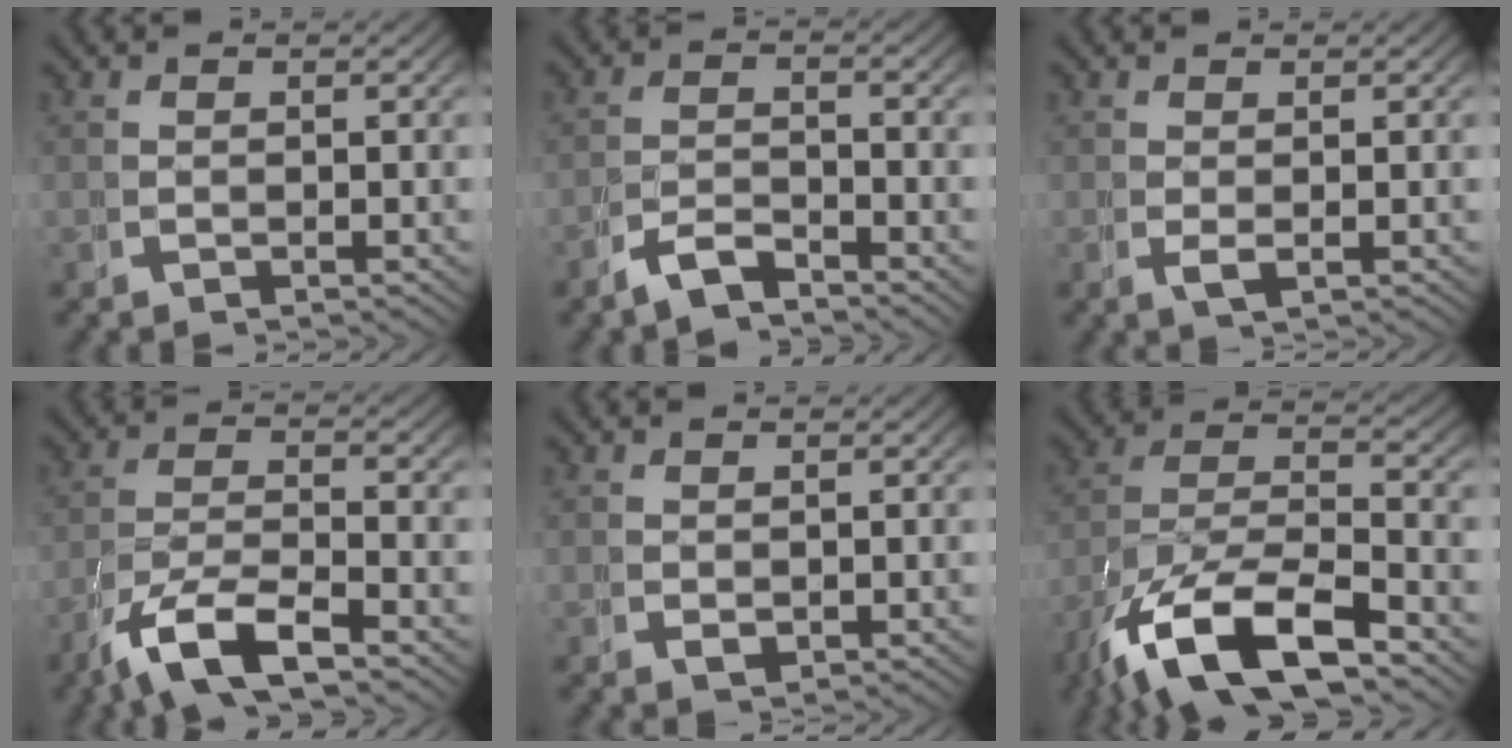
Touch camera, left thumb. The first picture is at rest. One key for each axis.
{"total": 2.6, "fx": -2.3, "fy": 0.8, "fz": 1.0, "tx": -0.016, "ty": -0.003, "tz": -0.047}
{"total": 1.1, "fx": 0.1, "fy": 0.5, "fz": 1.0, "tx": -0.030, "ty": -0.006, "tz": 0.008}
{"total": 6.8, "fx": -2.6, "fy": 3.4, "fz": 5.2, "tx": -0.112, "ty": -0.020, "tz": -0.040}
{"total": 1.1, "fx": 0.2, "fy": 0.9, "fz": 0.7, "tx": -0.019, "ty": -0.012, "tz": 0.015}
{"total": 12.0, "fx": -3.3, "fy": 7.0, "fz": 9.2, "tx": -0.205, "ty": -0.048, "tz": -0.029}